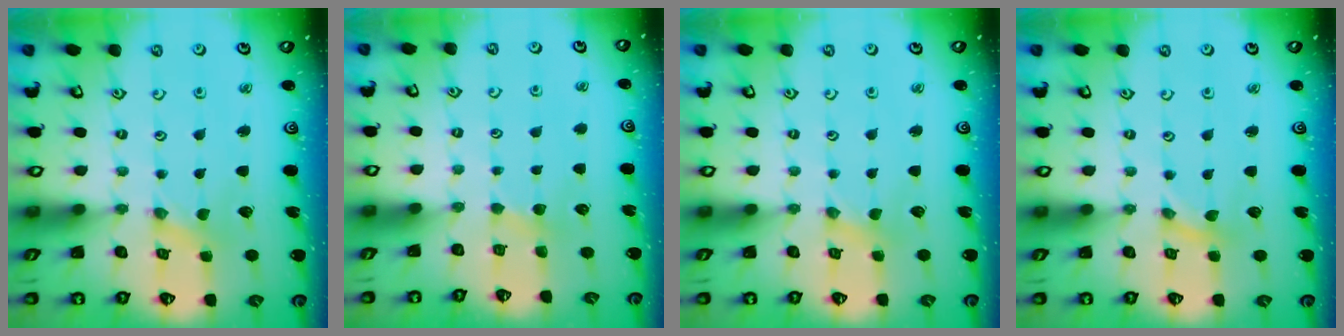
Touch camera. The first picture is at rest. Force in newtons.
{"total": 3.2, "press": 3.2, "slide": 0.5}
{"total": 1.0, "press": 1.0, "slide": 0.1}
{"total": 0.0}